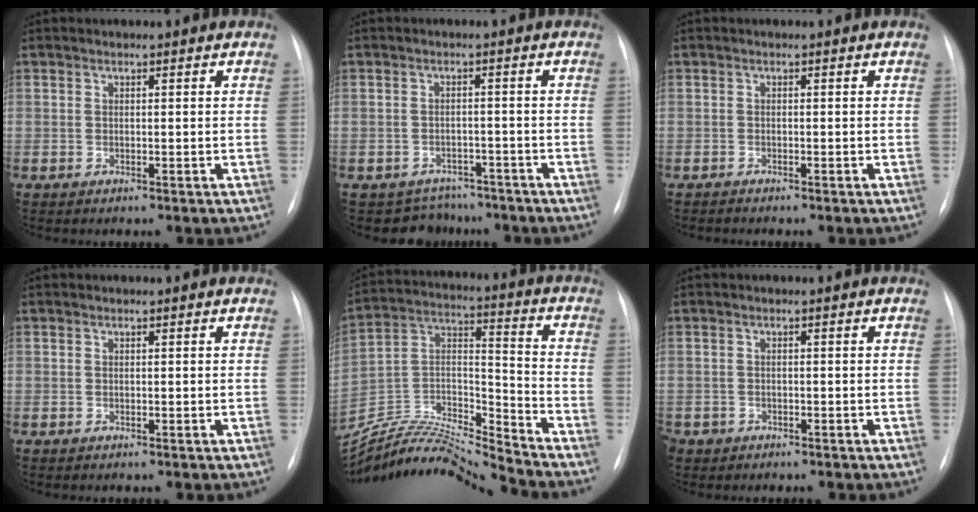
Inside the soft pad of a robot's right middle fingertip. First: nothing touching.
{"total": 5.3, "force": [-4.5, 2.7, -0.9], "torque": [0.020, 0.024, -0.061]}
{"total": 0.6, "force": [-0.6, 0.0, 0.1], "torque": [-0.003, -0.002, -0.010]}
{"total": 0.0}
{"total": 17.6, "force": [-17.1, -0.8, 4.0], "torque": [-0.068, 0.034, -0.306]}
{"total": 2.7, "force": [-1.9, 2.0, 0.2], "torque": [-0.005, 0.003, -0.032]}